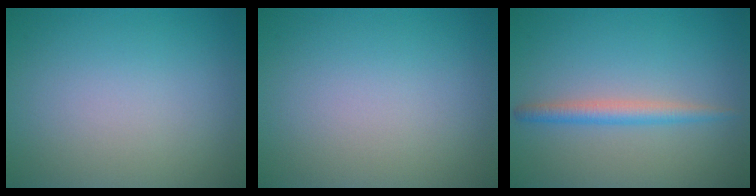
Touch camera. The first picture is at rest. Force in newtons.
{"total": 0.0}
{"total": 2.2, "press": 2.2, "slide": 0.1}